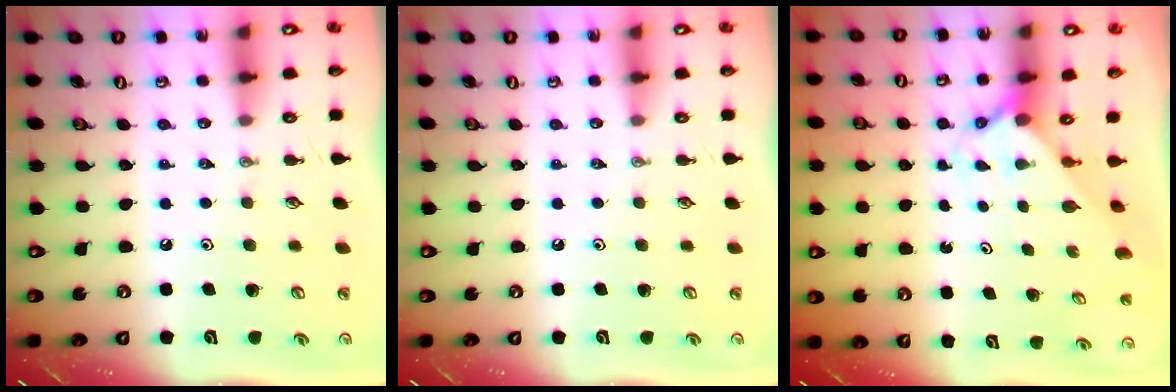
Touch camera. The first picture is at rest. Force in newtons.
{"total": 0.0}
{"total": 1.2, "press": 1.2, "slide": 0.1}